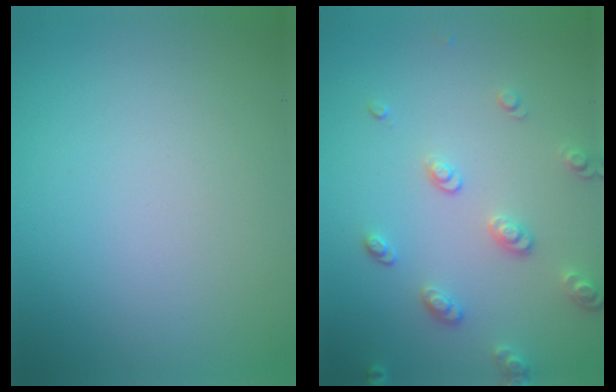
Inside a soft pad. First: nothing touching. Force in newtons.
{"total": 2.6, "press": 2.4, "slide": 0.9}